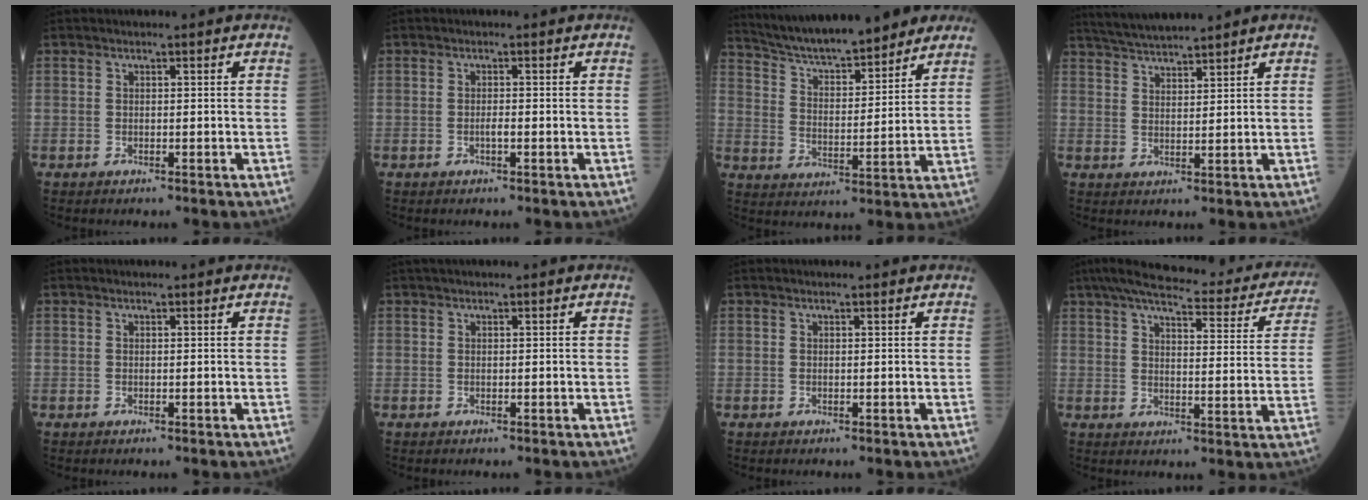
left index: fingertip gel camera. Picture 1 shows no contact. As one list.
[{"total": 0.9, "force": [-0.3, 0.1, 0.8], "torque": [-0.017, 0.001, -0.006]}, {"total": 17.3, "force": [15.3, 2.7, 7.5], "torque": [-0.122, 0.015, 0.241]}, {"total": 7.1, "force": [6.6, 0.0, 2.5], "torque": [-0.052, 0.024, 0.122]}, {"total": 1.5, "force": [1.4, 0.1, 0.6], "torque": [-0.011, 0.012, 0.018]}, {"total": 4.1, "force": [3.5, 0.4, 2.0], "torque": [-0.025, 0.036, 0.047]}, {"total": 2.1, "force": [1.9, 0.2, 0.8], "torque": [-0.012, 0.014, 0.022]}, {"total": 26.5, "force": [22.9, 5.0, 12.4], "torque": [-0.184, -0.009, 0.276]}]